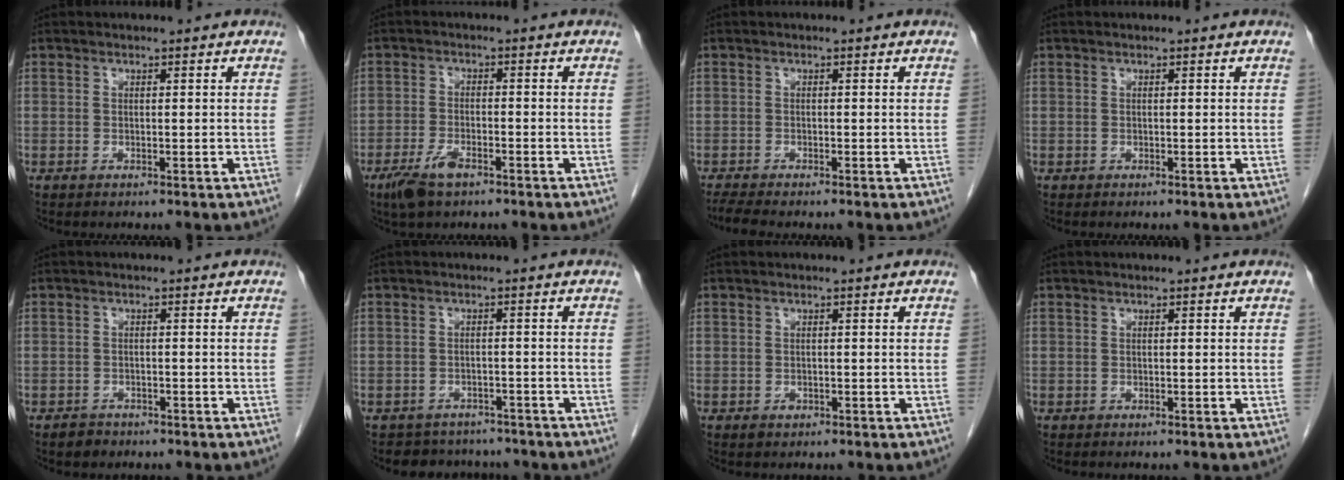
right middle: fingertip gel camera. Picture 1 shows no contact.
{"total": 4.7, "force": [-3.1, 1.4, 3.2], "torque": [-0.074, -0.006, -0.055]}
{"total": 2.7, "force": [-2.4, -0.1, 1.2], "torque": [-0.027, -0.009, -0.043]}
{"total": 0.0}
{"total": 1.7, "force": [-1.3, 1.1, 0.2], "torque": [-0.008, 0.003, -0.021]}
{"total": 5.7, "force": [-5.0, 2.8, 0.0], "torque": [0.010, 0.016, -0.063]}
{"total": 0.8, "force": [-0.4, 0.5, 0.5], "torque": [-0.008, 0.000, -0.003]}
{"total": 0.0}